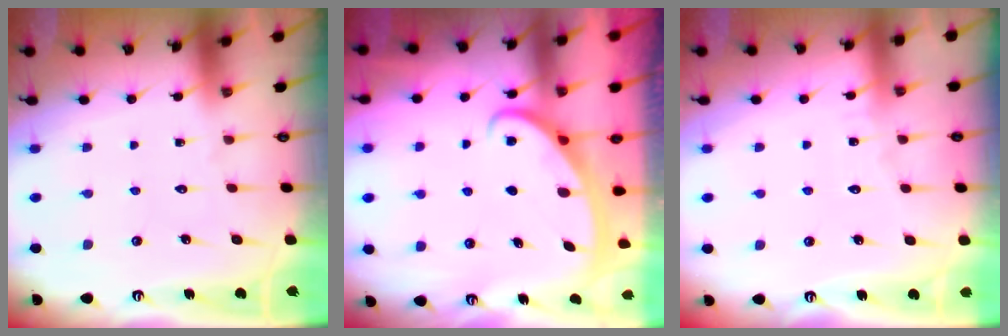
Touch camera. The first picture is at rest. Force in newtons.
{"total": 2.7, "press": 2.6, "slide": 0.4}
{"total": 2.5, "press": 2.5, "slide": 0.2}